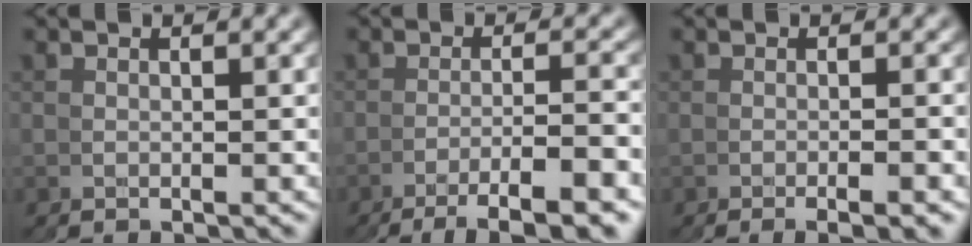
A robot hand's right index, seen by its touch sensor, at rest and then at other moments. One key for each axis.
{"total": 5.4, "fx": -3.9, "fy": -1.8, "fz": 3.3, "tx": -0.048, "ty": 0.011, "tz": -0.071}
{"total": 1.8, "fx": -0.4, "fy": -1.7, "fz": 0.6, "tx": -0.013, "ty": 0.013, "tz": -0.015}